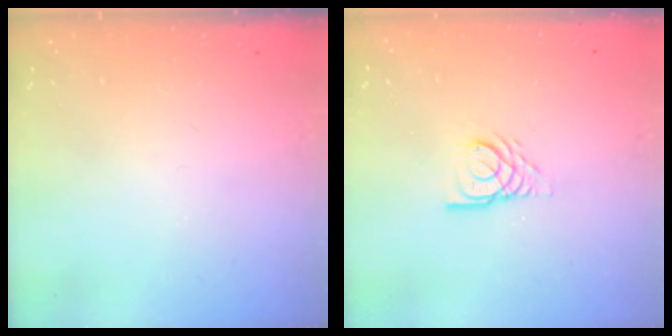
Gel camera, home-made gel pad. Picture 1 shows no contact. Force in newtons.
{"total": 5.7, "press": 5.7, "slide": 0.6}